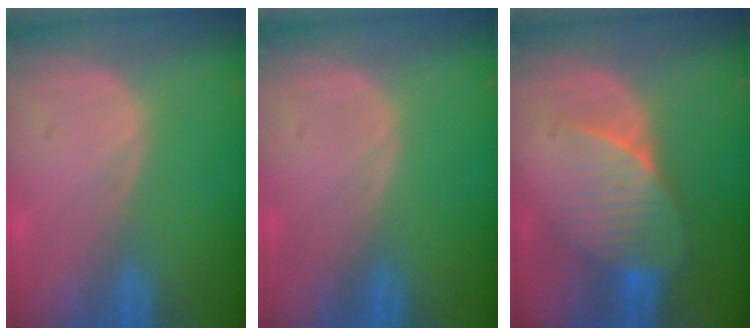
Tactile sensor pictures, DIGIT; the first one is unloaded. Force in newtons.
{"total": 0.0}
{"total": 7.0, "press": 6.6, "slide": 2.3}